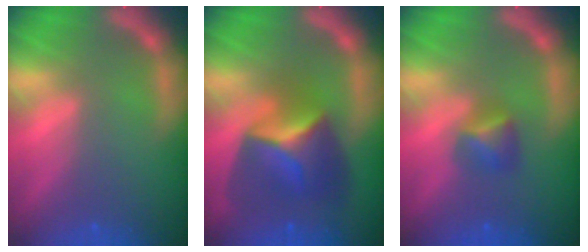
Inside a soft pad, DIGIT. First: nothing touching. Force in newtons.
{"total": 7.4}
{"total": 2.4}